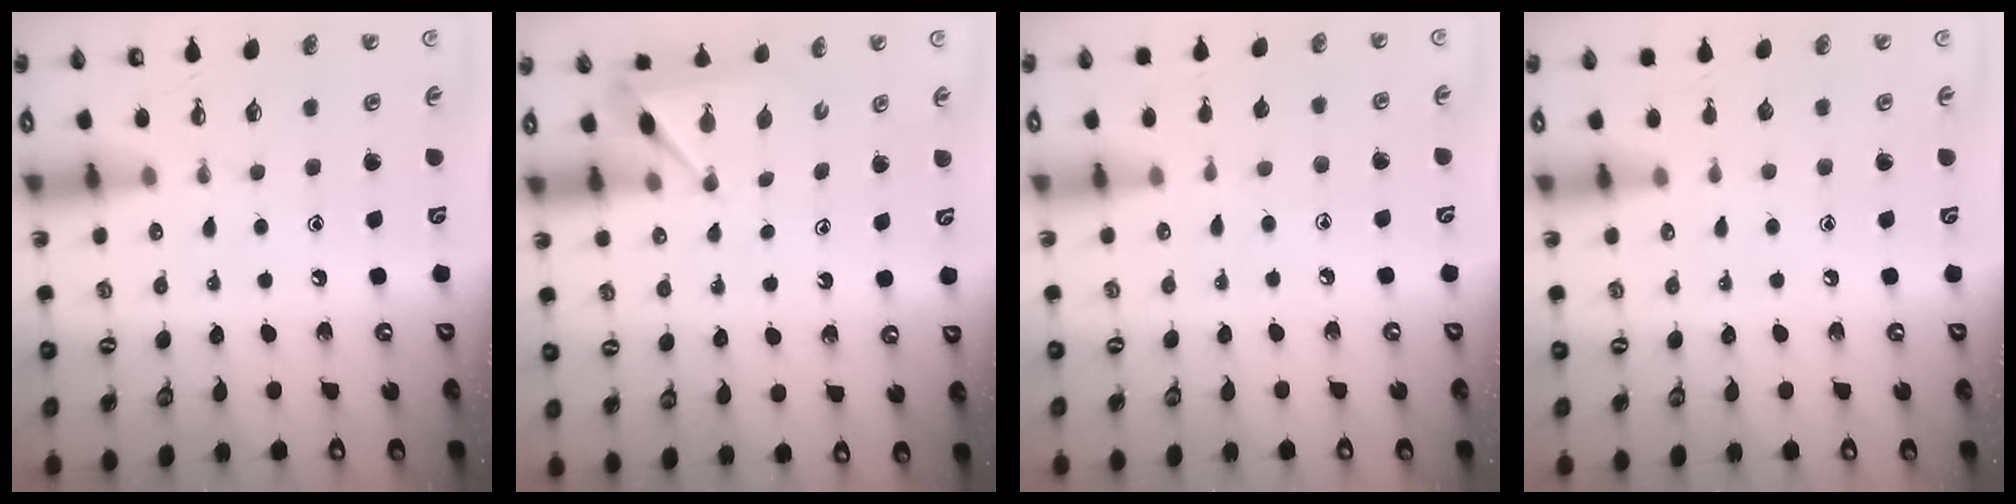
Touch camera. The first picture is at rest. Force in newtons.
{"total": 3.7, "press": 3.7, "slide": 0.2}
{"total": 4.8, "press": 4.8, "slide": 0.5}
{"total": 0.0}